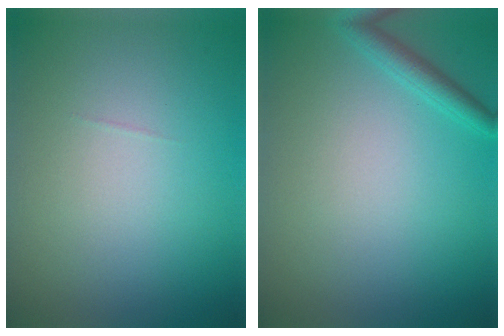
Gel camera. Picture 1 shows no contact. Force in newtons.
{"total": 1.8, "press": 1.8, "slide": 0.1}